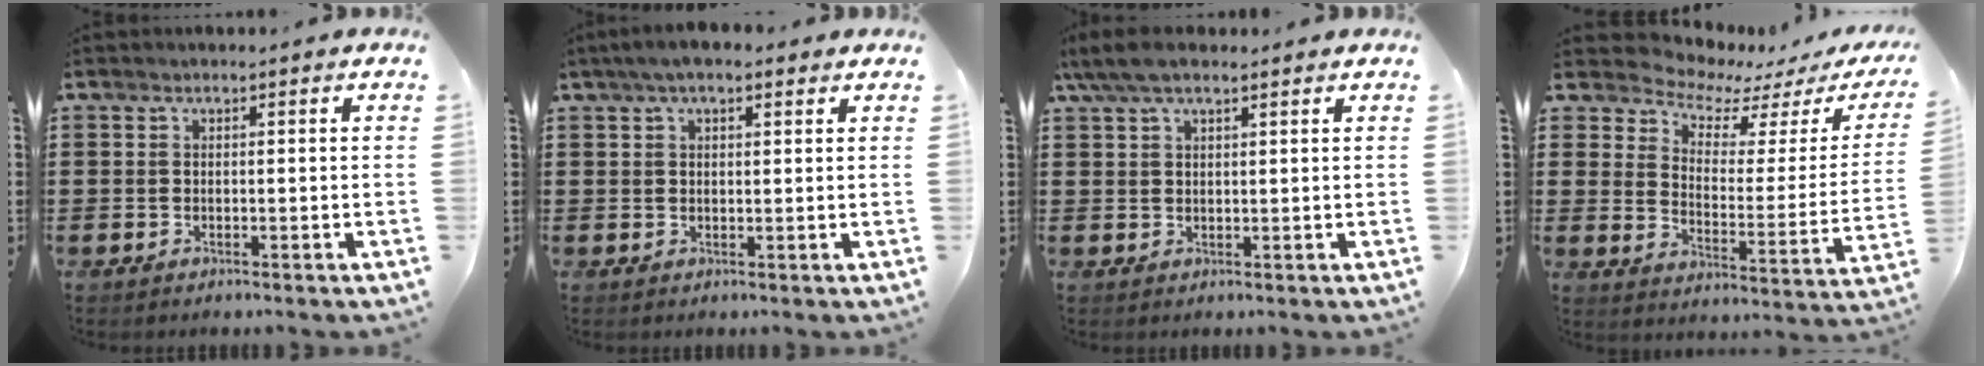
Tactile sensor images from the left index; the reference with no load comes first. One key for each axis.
{"total": 3.0, "fx": 1.6, "fy": 1.1, "fz": 2.2, "tx": -0.047, "ty": 0.009, "tz": 0.028}
{"total": 4.4, "fx": 3.0, "fy": 1.1, "fz": 3.0, "tx": -0.064, "ty": 0.005, "tz": 0.057}
{"total": 4.3, "fx": 4.1, "fy": 1.2, "fz": 0.9, "tx": -0.049, "ty": -0.035, "tz": 0.064}